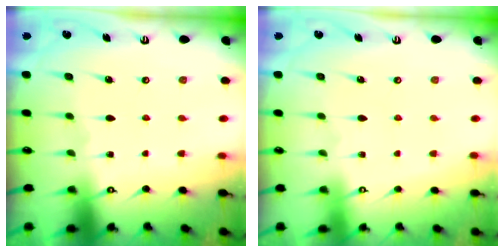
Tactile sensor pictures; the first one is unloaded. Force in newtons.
{"total": 3.9, "press": 3.9, "slide": 0.1}